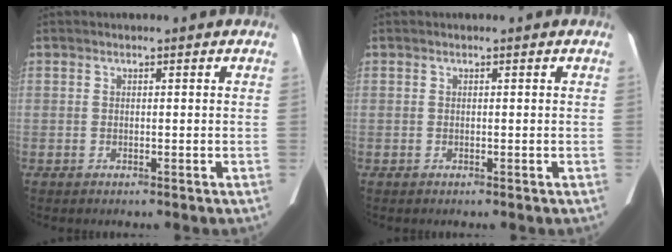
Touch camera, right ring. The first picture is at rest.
{"total": 0.0}